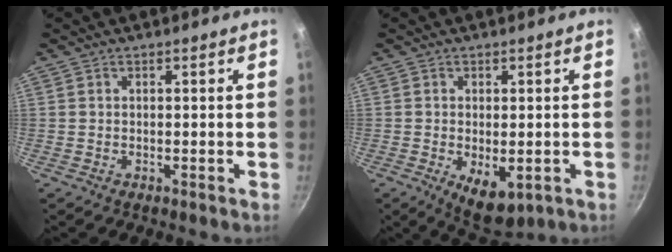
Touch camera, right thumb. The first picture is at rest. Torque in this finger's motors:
{"motor_torque": [-0.30, 0.18, 0.26, 0.63, 0.20]}